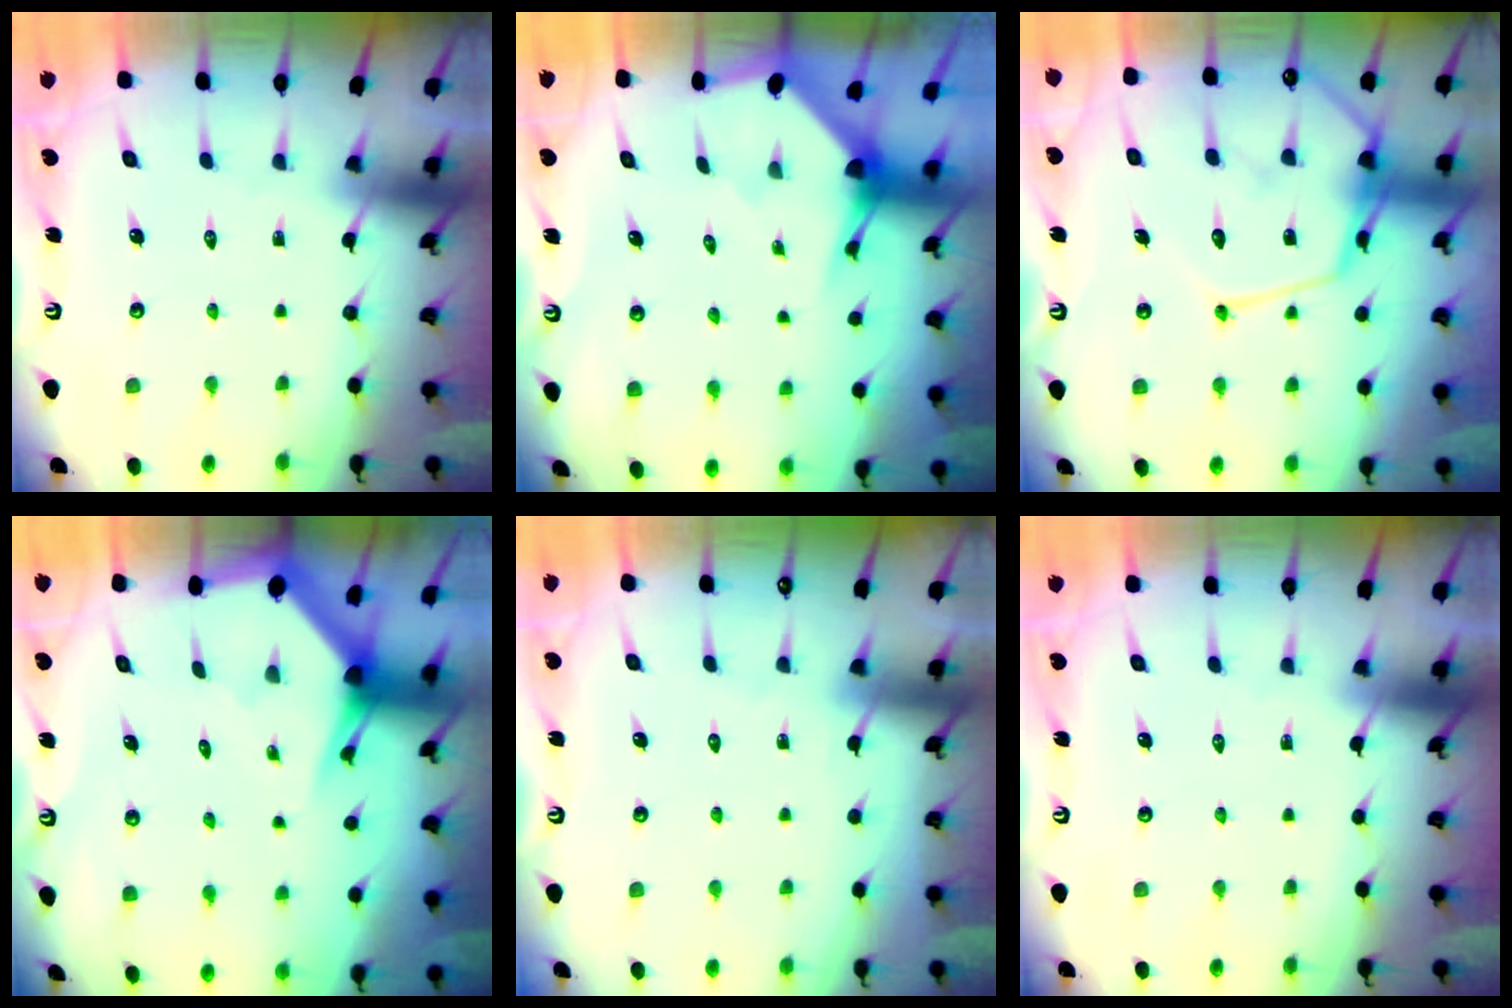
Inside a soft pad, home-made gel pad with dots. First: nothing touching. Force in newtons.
{"total": 2.8, "press": 2.8, "slide": 0.3}
{"total": 17.5, "press": 17.4, "slide": 1.5}
{"total": 2.9, "press": 2.9, "slide": 0.2}
{"total": 3.2, "press": 3.2, "slide": 0.6}
{"total": 0.0}